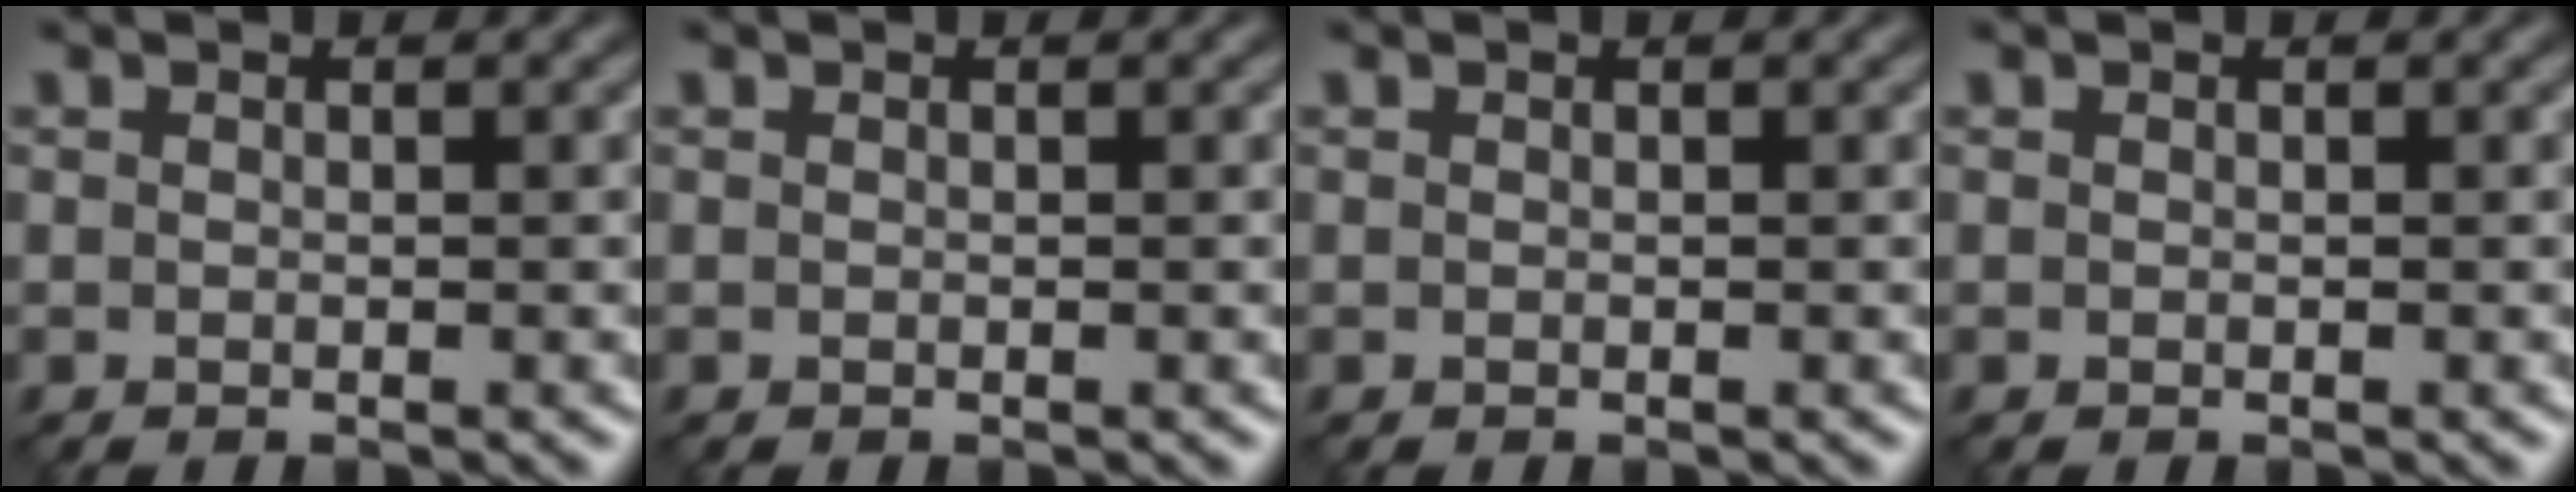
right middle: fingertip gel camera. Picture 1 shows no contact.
{"total": 0.0}
{"total": 0.0}
{"total": 0.0}